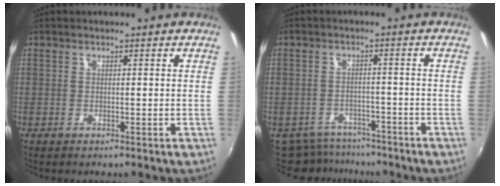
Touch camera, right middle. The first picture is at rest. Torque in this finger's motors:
{"motor_torque": [-0.58, -0.46, -0.14, -0.05]}